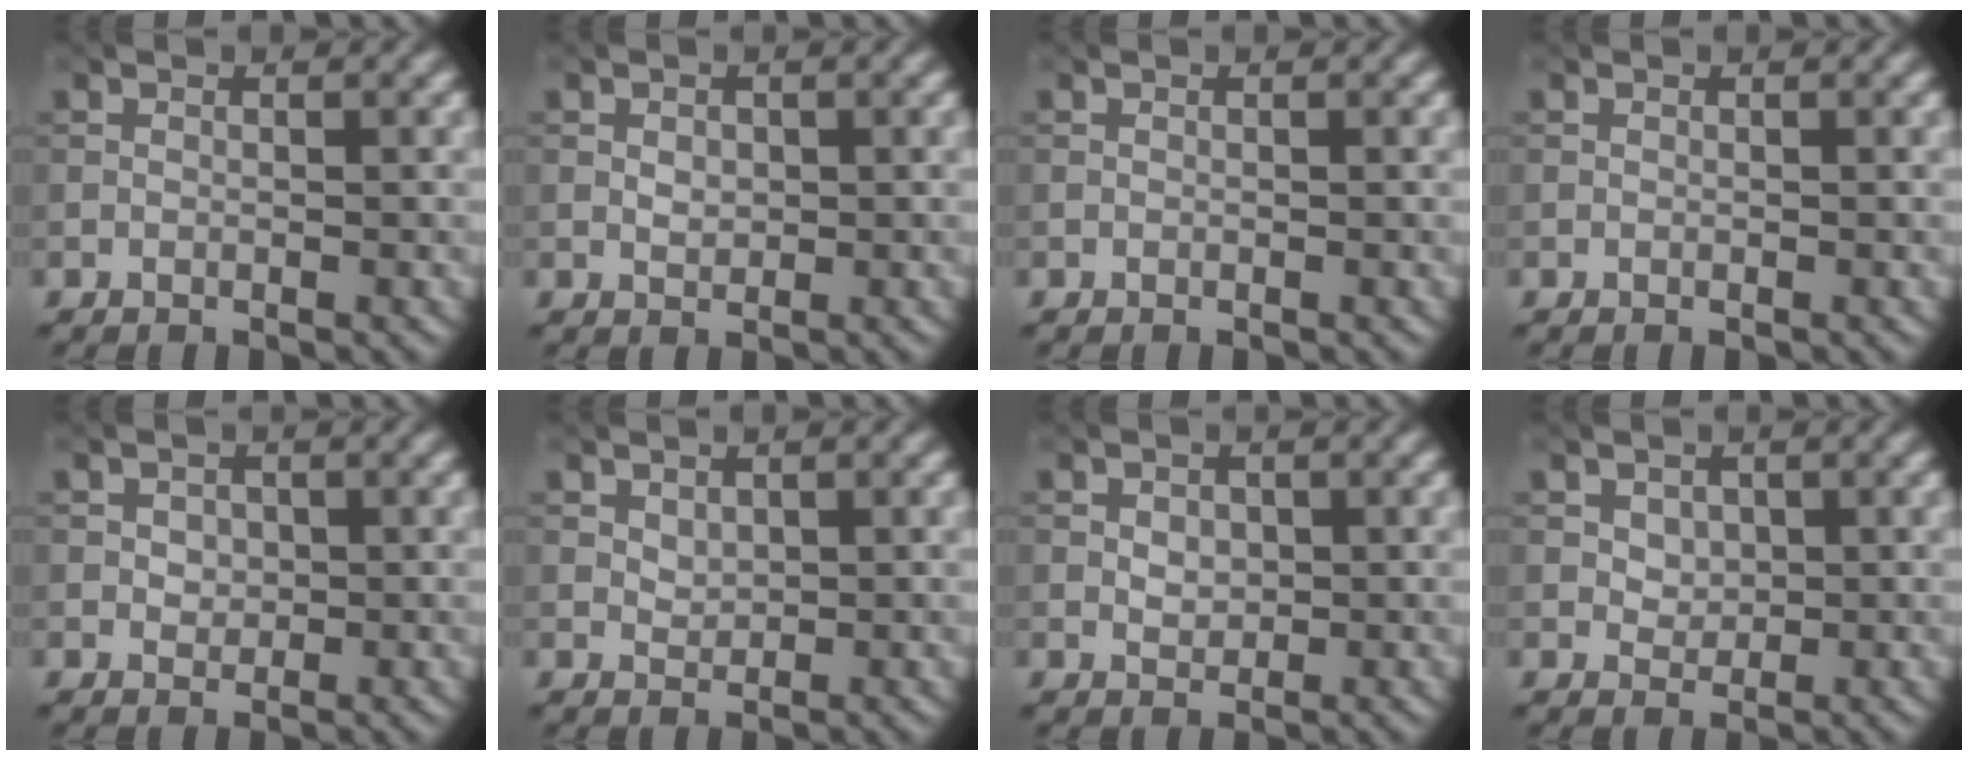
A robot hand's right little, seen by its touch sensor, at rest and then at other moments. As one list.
[{"total": 1.2, "force": [0.1, 0.9, 0.8], "torque": [-0.013, -0.001, 0.002]}, {"total": 0.0}, {"total": 0.0}, {"total": 1.3, "force": [0.2, 1.1, 0.6], "torque": [-0.010, -0.002, 0.004]}, {"total": 1.1, "force": [0.5, 0.8, 0.5], "torque": [-0.011, -0.003, 0.013]}, {"total": 1.6, "force": [0.2, 1.2, 1.0], "torque": [-0.018, -0.001, 0.003]}, {"total": 1.5, "force": [0.5, 1.2, 0.6], "torque": [-0.012, -0.006, 0.012]}]